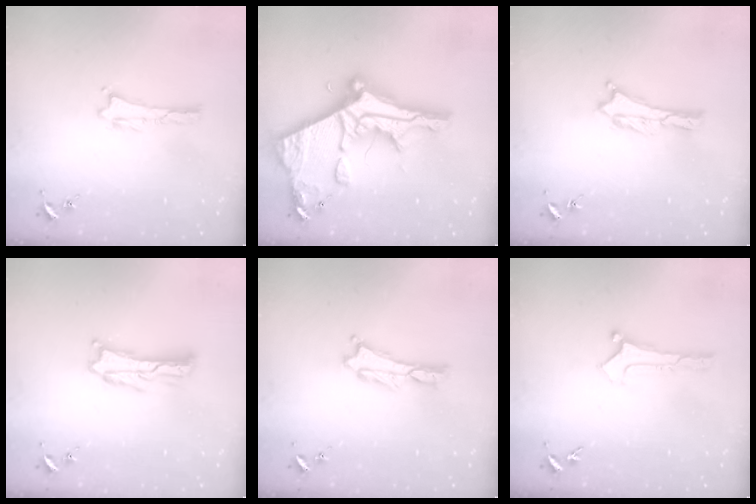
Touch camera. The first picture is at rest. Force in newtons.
{"total": 14.3, "press": 14.3, "slide": 1.2}
{"total": 0.0}
{"total": 2.8, "press": 2.7, "slide": 0.4}
{"total": 0.0}
{"total": 0.0}